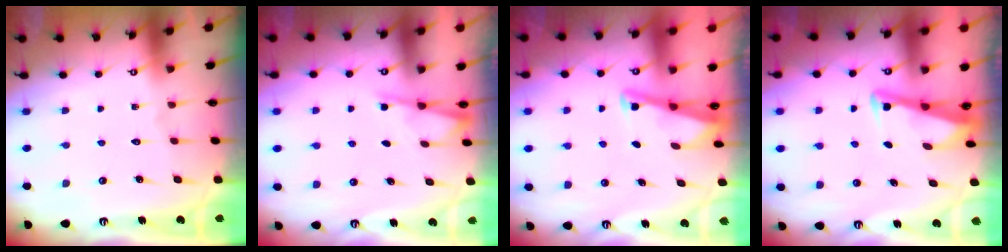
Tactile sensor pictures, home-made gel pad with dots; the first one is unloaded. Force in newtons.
{"total": 2.6, "press": 2.6, "slide": 0.3}
{"total": 2.9, "press": 2.9, "slide": 0.3}
{"total": 3.3, "press": 3.3, "slide": 0.4}